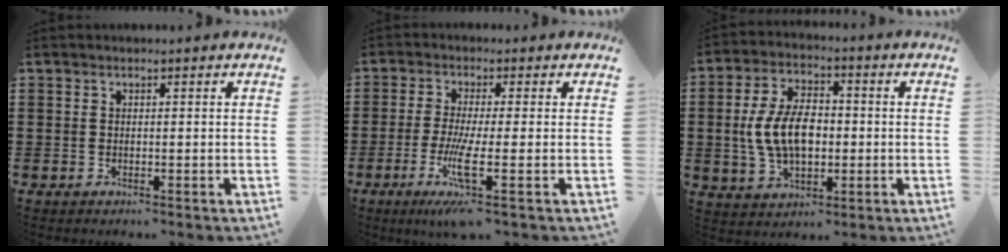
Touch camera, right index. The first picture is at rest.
{"total": 6.9, "force": [-2.3, 0.2, 6.5], "torque": [-0.136, -0.023, -0.043]}
{"total": 9.4, "force": [-0.4, 5.6, 7.6], "torque": [-0.159, 0.007, -0.014]}